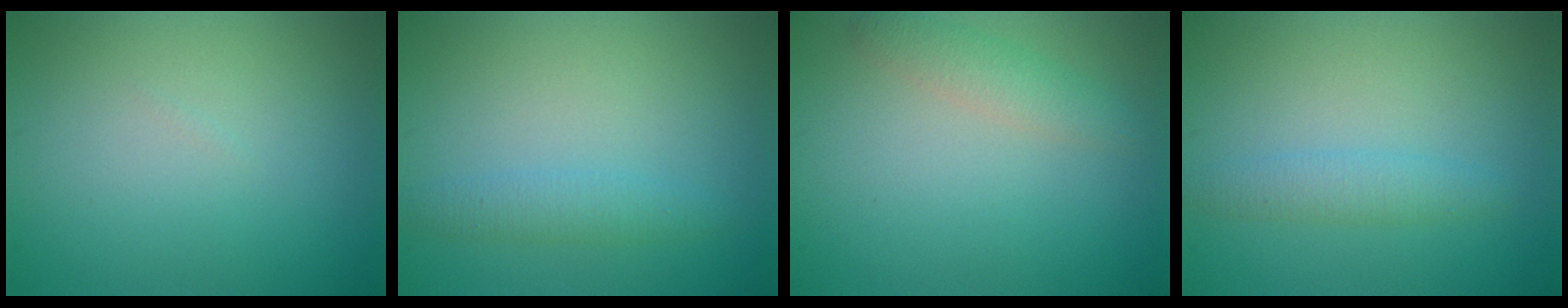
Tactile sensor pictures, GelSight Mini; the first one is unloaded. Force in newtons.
{"total": 1.8, "press": 1.8, "slide": 0.1}
{"total": 2.1, "press": 2.1, "slide": 0.1}
{"total": 1.9, "press": 1.9, "slide": 0.1}